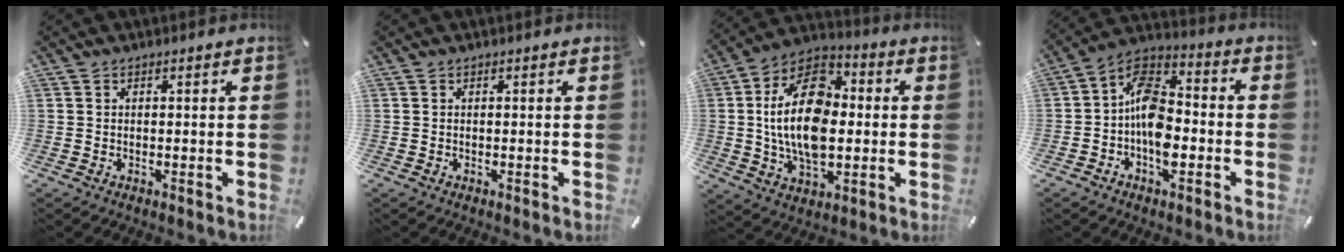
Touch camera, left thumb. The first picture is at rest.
{"total": 0.0}
{"total": 19.9, "force": [0.1, 12.7, 15.3], "torque": [-0.311, 0.004, -0.006]}
{"total": 11.2, "force": [-3.1, 7.0, 8.1], "torque": [-0.166, 0.016, -0.054]}